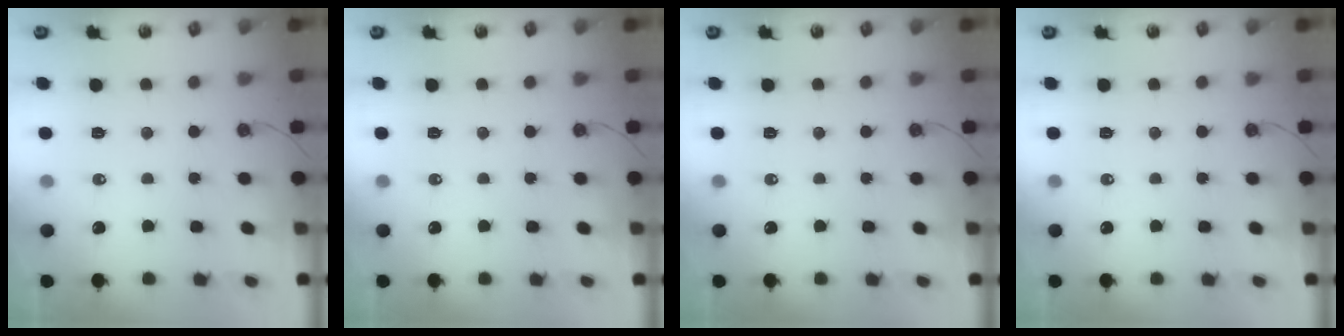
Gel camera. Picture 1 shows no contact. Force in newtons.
{"total": 0.0}
{"total": 0.0}
{"total": 0.0}